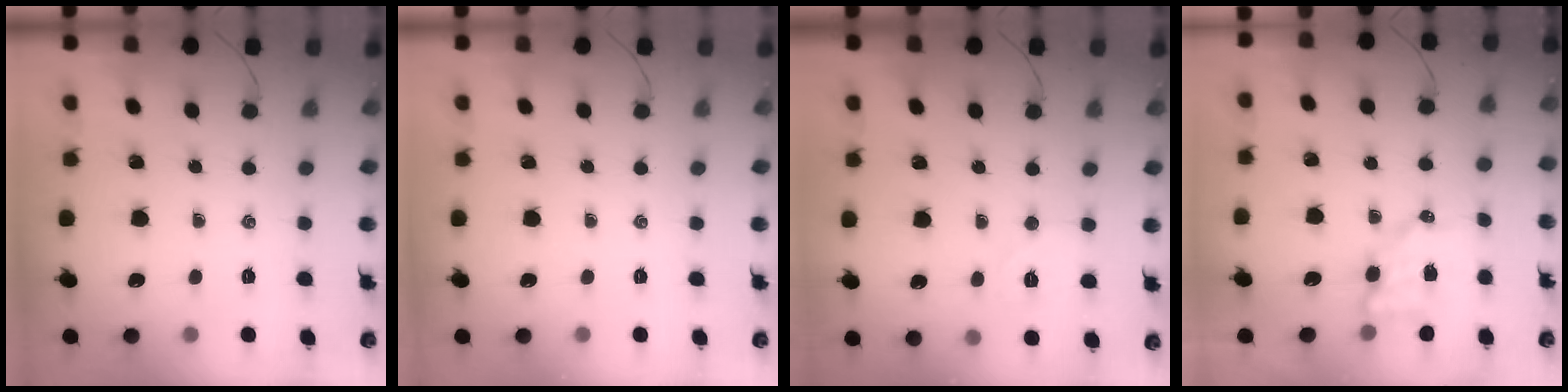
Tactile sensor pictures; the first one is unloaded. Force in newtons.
{"total": 0.0}
{"total": 5.8, "press": 5.7, "slide": 1.0}
{"total": 6.5, "press": 6.5, "slide": 0.7}